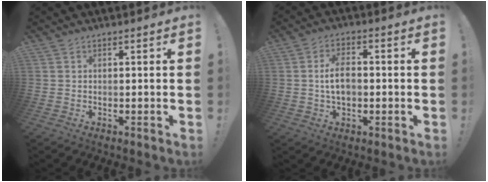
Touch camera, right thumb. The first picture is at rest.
{"total": 7.5, "force": [-0.4, 4.5, 6.0], "torque": [-0.101, 0.007, -0.011]}